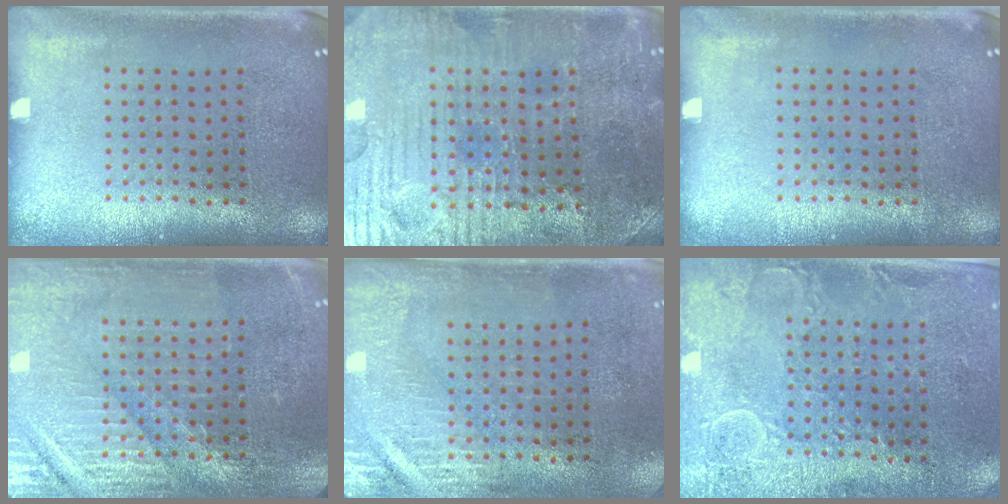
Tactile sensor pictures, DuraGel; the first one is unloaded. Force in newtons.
{"total": 3.7, "press": 3.7, "slide": 0.5}
{"total": 0.0}
{"total": 3.9, "press": 3.7, "slide": 1.0}
{"total": 2.9, "press": 2.5, "slide": 1.4}
{"total": 2.9, "press": 2.6, "slide": 1.2}